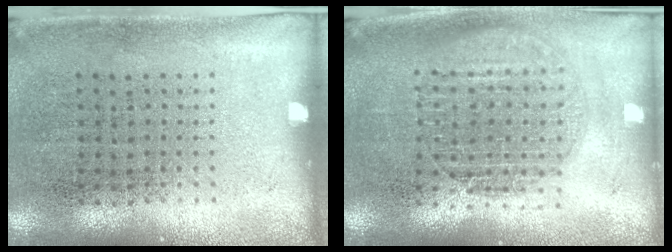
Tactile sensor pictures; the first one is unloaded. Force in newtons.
{"total": 1.6, "press": 1.5, "slide": 0.7}